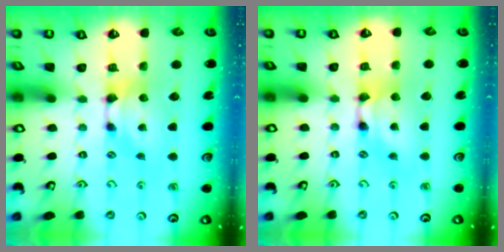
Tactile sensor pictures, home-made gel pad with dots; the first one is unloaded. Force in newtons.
{"total": 1.8, "press": 1.7, "slide": 0.0}